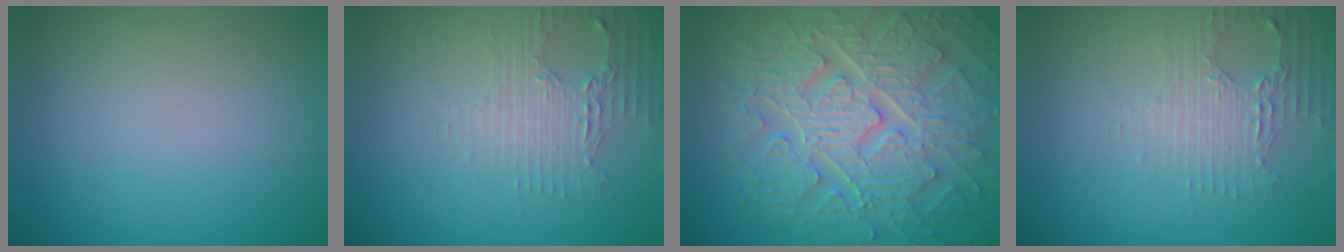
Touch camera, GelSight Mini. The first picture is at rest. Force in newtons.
{"total": 3.0, "press": 2.5, "slide": 1.7}
{"total": 9.5, "press": 7.0, "slide": 6.5}
{"total": 3.0, "press": 2.5, "slide": 1.7}